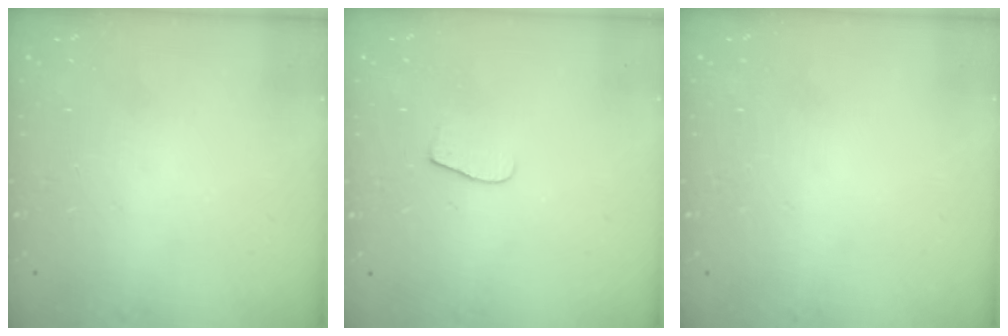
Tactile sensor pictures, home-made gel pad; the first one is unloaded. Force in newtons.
{"total": 6.6, "press": 6.6, "slide": 0.5}
{"total": 0.0}